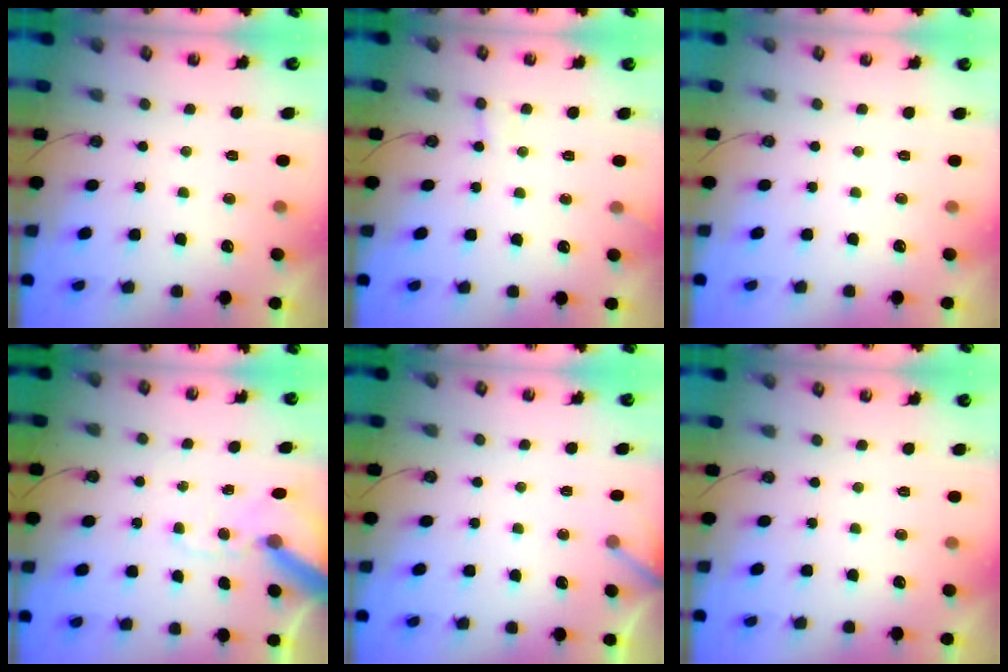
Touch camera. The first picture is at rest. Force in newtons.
{"total": 5.3, "press": 5.3, "slide": 0.3}
{"total": 0.0}
{"total": 11.4, "press": 11.3, "slide": 1.8}
{"total": 1.9, "press": 1.9, "slide": 0.1}
{"total": 0.0}